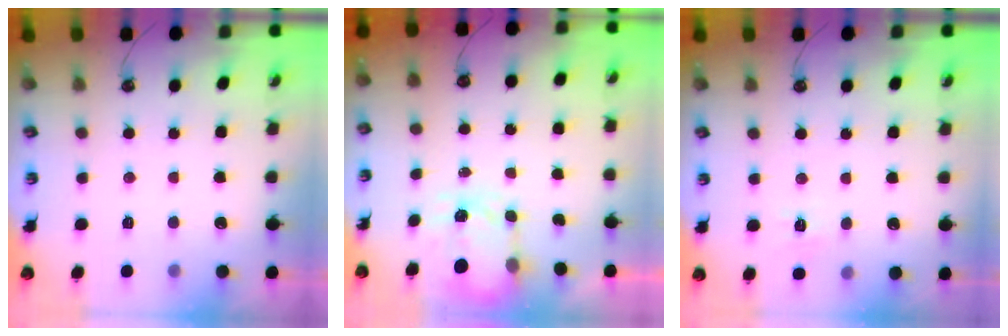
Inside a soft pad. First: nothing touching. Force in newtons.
{"total": 3.5, "press": 3.5, "slide": 0.5}
{"total": 5.7, "press": 5.7, "slide": 0.7}